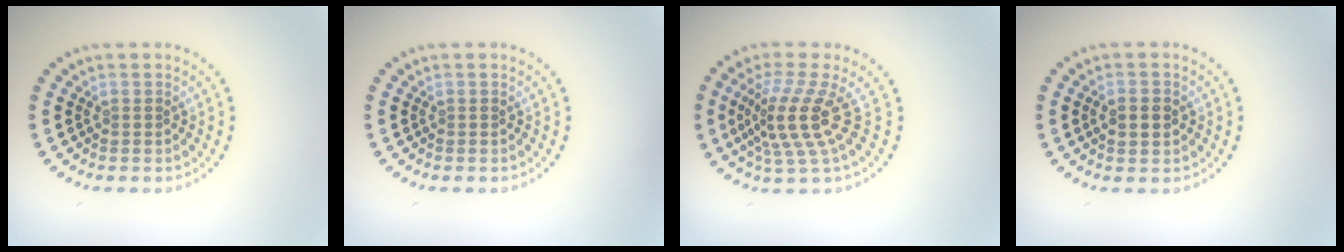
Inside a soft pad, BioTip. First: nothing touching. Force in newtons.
{"total": 0.0}
{"total": 4.6, "press": 3.2, "slide": 3.3}
{"total": 2.5, "press": 2.5, "slide": 0.1}